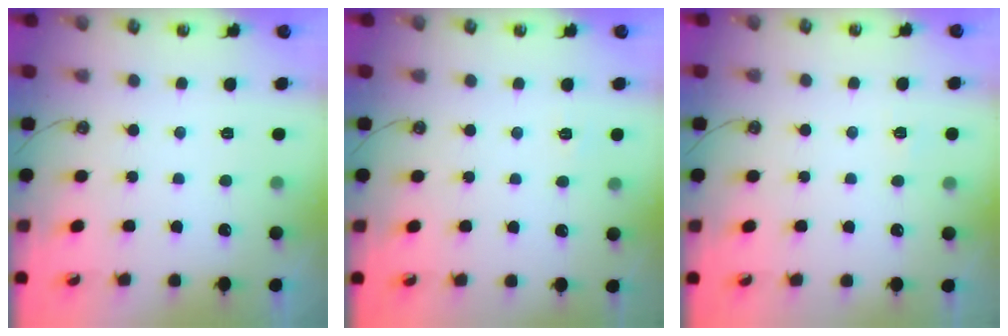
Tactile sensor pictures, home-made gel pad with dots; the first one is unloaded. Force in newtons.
{"total": 2.7, "press": 2.7, "slide": 0.4}
{"total": 3.4, "press": 3.4, "slide": 0.4}